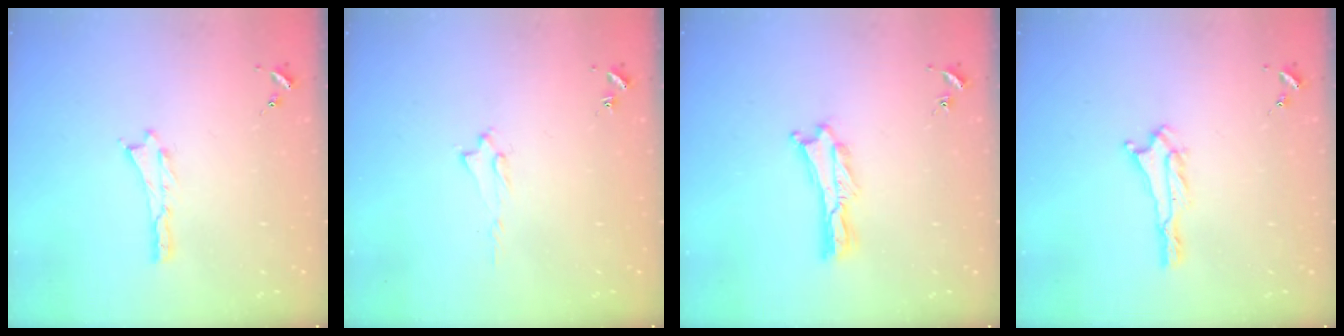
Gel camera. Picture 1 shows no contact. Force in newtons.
{"total": 1.6, "press": 1.6, "slide": 0.2}
{"total": 0.7, "press": 0.7, "slide": 0.2}
{"total": 1.0, "press": 1.0, "slide": 0.1}